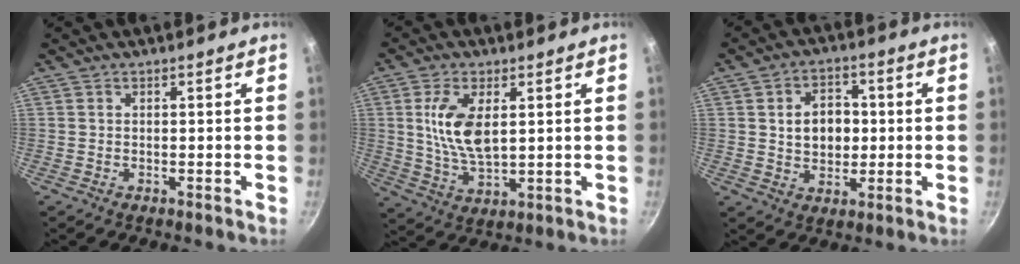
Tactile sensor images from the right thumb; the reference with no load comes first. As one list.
[{"total": 10.2, "force": [2.3, 5.0, 8.6], "torque": [-0.162, -0.014, 0.050]}, {"total": 8.8, "force": [0.8, 6.7, 5.7], "torque": [-0.064, 0.006, 0.014]}]